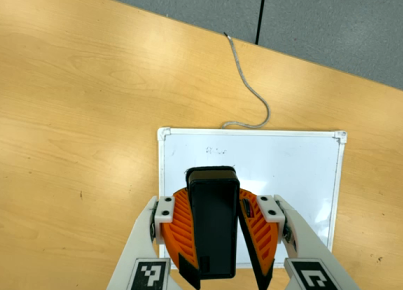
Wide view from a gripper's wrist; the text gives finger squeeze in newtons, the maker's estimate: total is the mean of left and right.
{"total": 10.2, "left": 9.7, "right": 10.7}